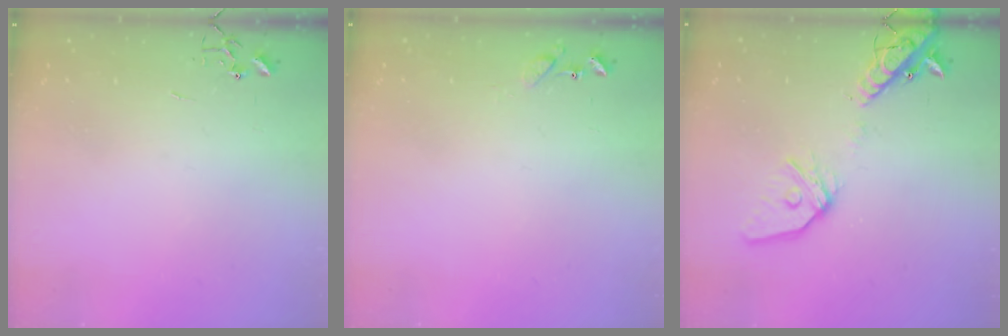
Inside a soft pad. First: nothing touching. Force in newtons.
{"total": 6.7, "press": 6.6, "slide": 0.8}
{"total": 15.2, "press": 14.9, "slide": 3.0}